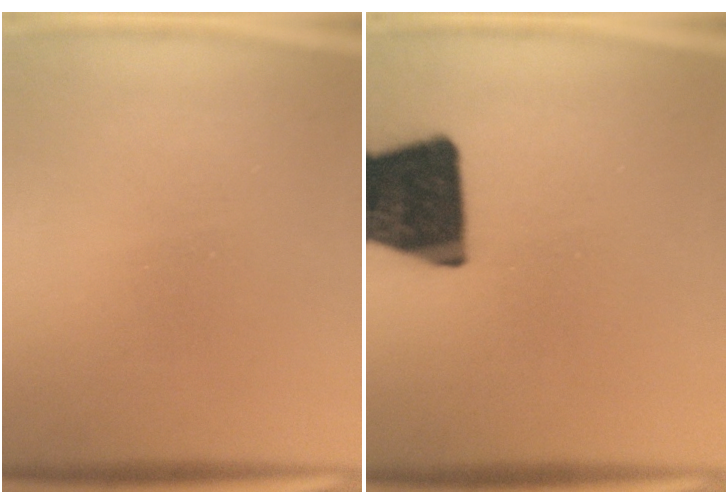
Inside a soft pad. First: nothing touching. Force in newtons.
{"total": 19.8}